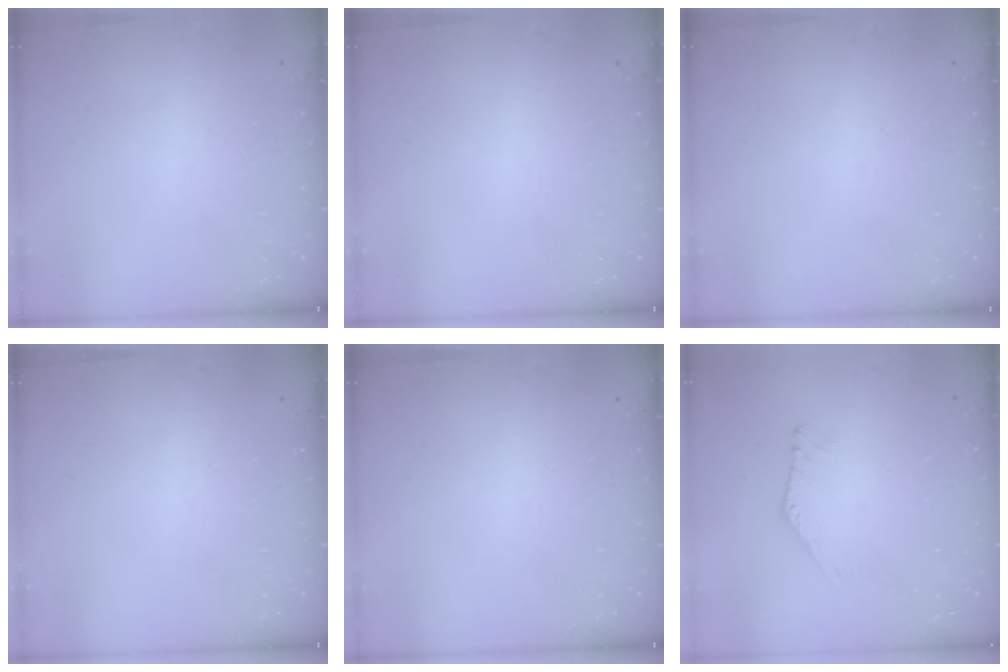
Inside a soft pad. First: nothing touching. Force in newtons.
{"total": 0.0}
{"total": 0.0}
{"total": 0.0}
{"total": 0.0}
{"total": 2.4, "press": 2.4, "slide": 0.1}